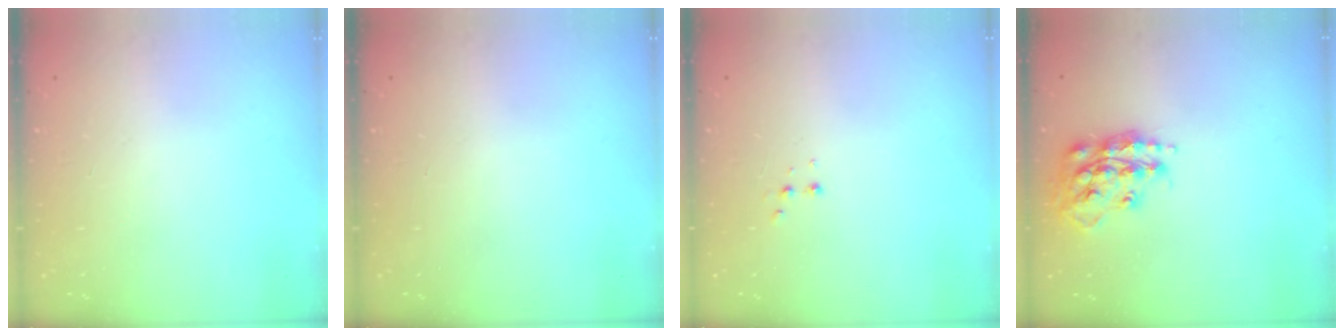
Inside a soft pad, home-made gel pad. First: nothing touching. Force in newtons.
{"total": 0.0}
{"total": 2.9, "press": 2.7, "slide": 1.0}
{"total": 15.5, "press": 15.4, "slide": 1.3}